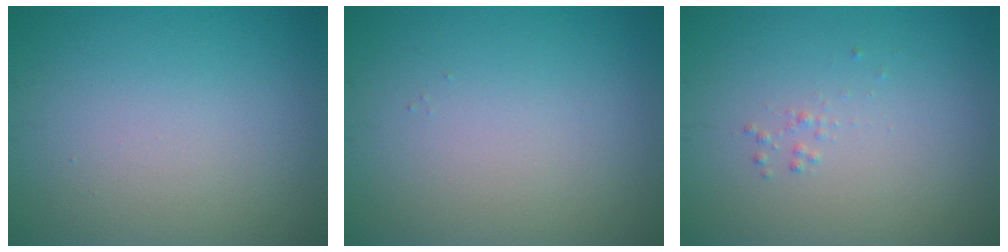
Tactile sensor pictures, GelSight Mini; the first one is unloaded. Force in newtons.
{"total": 0.0}
{"total": 0.5, "press": 0.5, "slide": 0.0}